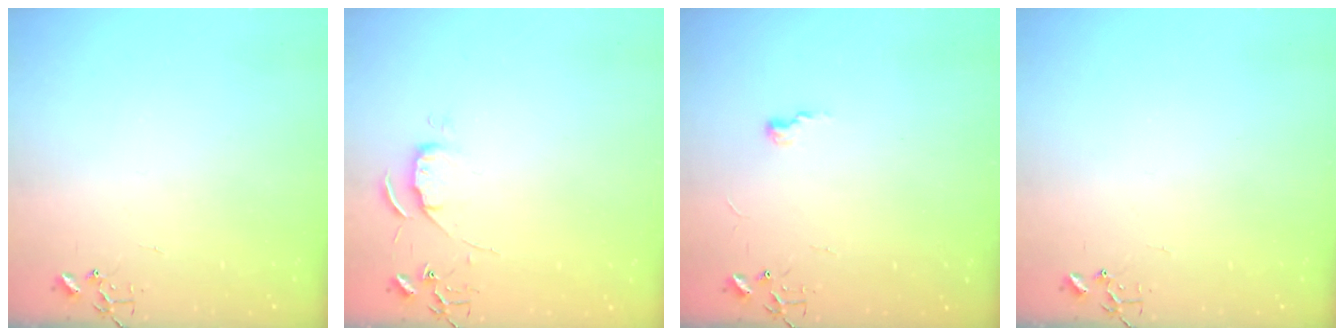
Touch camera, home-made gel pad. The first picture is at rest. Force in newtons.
{"total": 5.4, "press": 5.4, "slide": 0.7}
{"total": 5.9, "press": 5.8, "slide": 0.6}
{"total": 0.0}